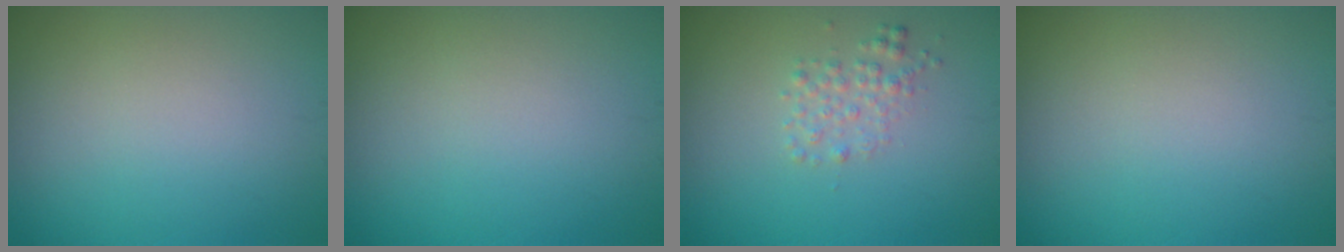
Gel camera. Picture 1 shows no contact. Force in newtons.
{"total": 0.0}
{"total": 1.6, "press": 1.6, "slide": 0.0}
{"total": 0.0}